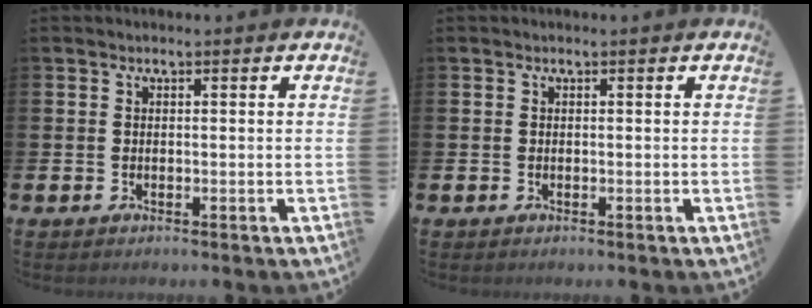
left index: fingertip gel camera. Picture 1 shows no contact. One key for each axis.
{"total": 0.0}